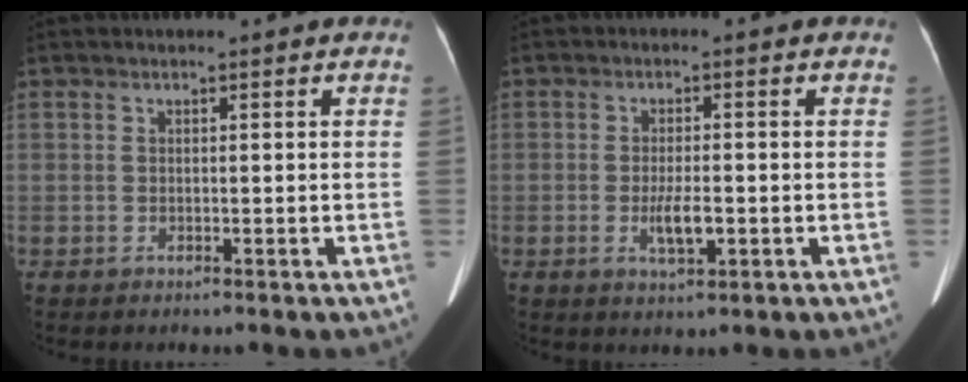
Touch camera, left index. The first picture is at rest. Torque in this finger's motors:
{"motor_torque": [0.05, 0.04, 0.04, 0.05]}